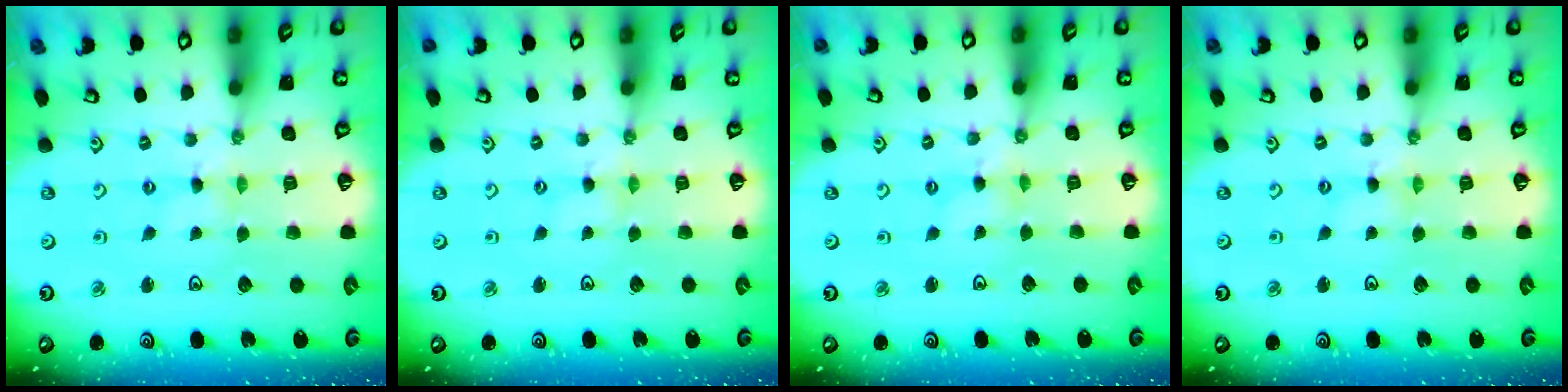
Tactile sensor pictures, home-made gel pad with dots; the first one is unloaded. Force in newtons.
{"total": 1.2, "press": 1.1, "slide": 0.2}
{"total": 1.1, "press": 1.0, "slide": 0.2}
{"total": 0.7, "press": 0.7, "slide": 0.2}